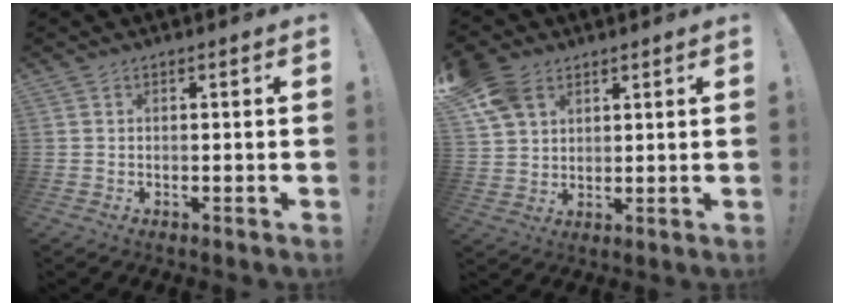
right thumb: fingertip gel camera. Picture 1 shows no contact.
{"total": 9.9, "force": [5.3, 7.0, 4.6], "torque": [-0.096, -0.014, 0.108]}